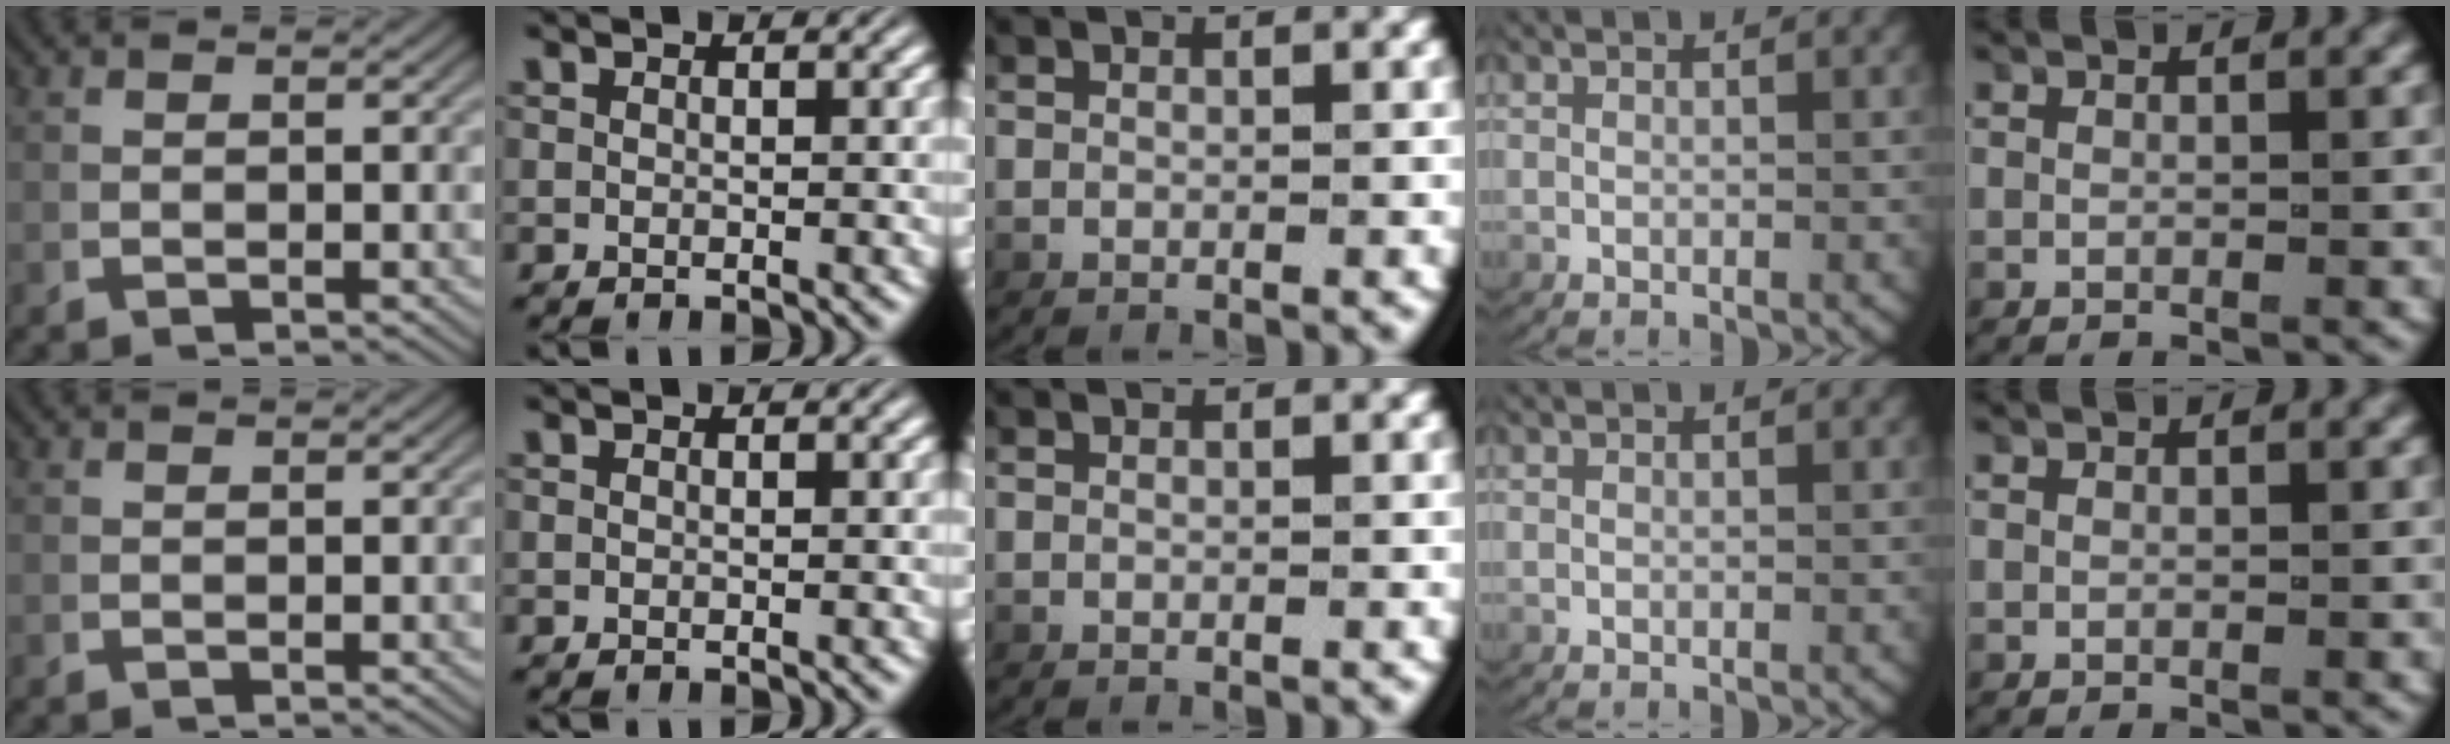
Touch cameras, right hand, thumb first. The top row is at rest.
{}